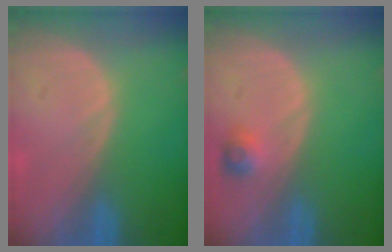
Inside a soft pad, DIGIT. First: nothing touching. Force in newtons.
{"total": 2.4, "press": 2.2, "slide": 0.9}